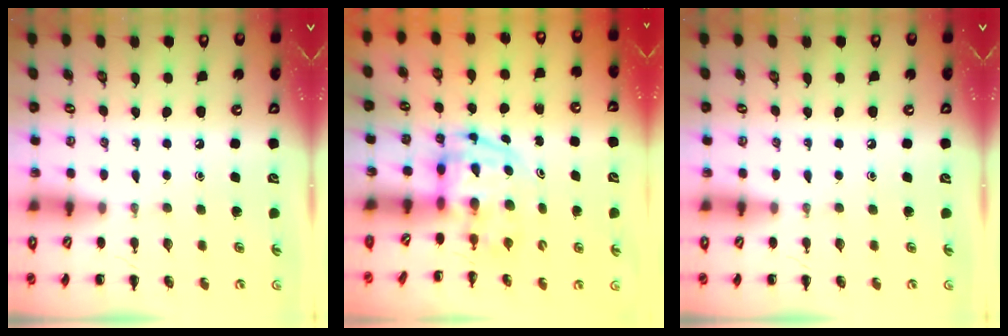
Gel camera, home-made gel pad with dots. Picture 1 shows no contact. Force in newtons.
{"total": 3.8, "press": 3.8, "slide": 0.6}
{"total": 0.0}